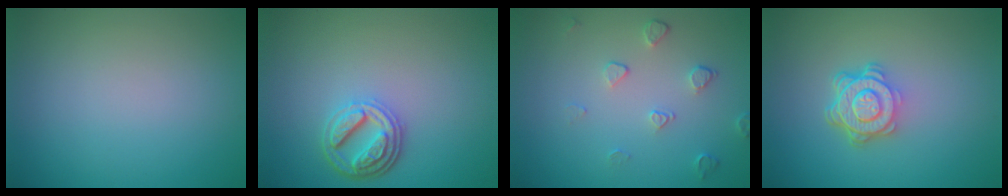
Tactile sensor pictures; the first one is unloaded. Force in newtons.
{"total": 4.1, "press": 3.2, "slide": 2.5}
{"total": 1.6, "press": 1.1, "slide": 1.2}
{"total": 4.8, "press": 3.4, "slide": 3.4}